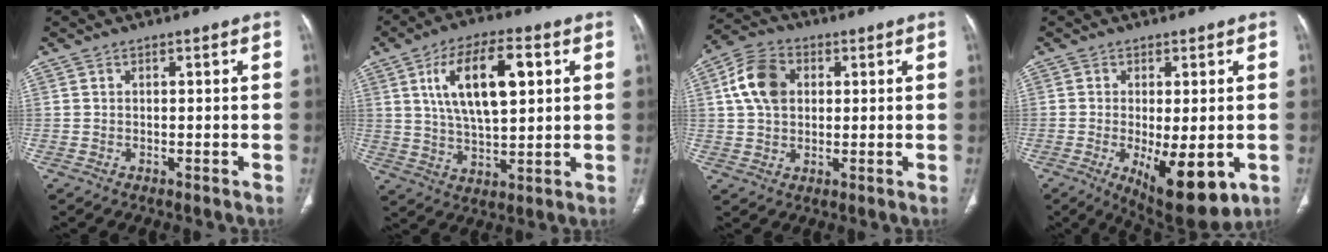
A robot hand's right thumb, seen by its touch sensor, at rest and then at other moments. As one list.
[{"total": 14.9, "force": [4.4, 6.5, 12.6], "torque": [-0.209, -0.001, 0.079]}, {"total": 9.6, "force": [2.1, 7.0, 6.3], "torque": [-0.110, 0.011, 0.034]}, {"total": 12.9, "force": [-3.7, 4.9, 11.4], "torque": [-0.163, -0.022, -0.039]}]